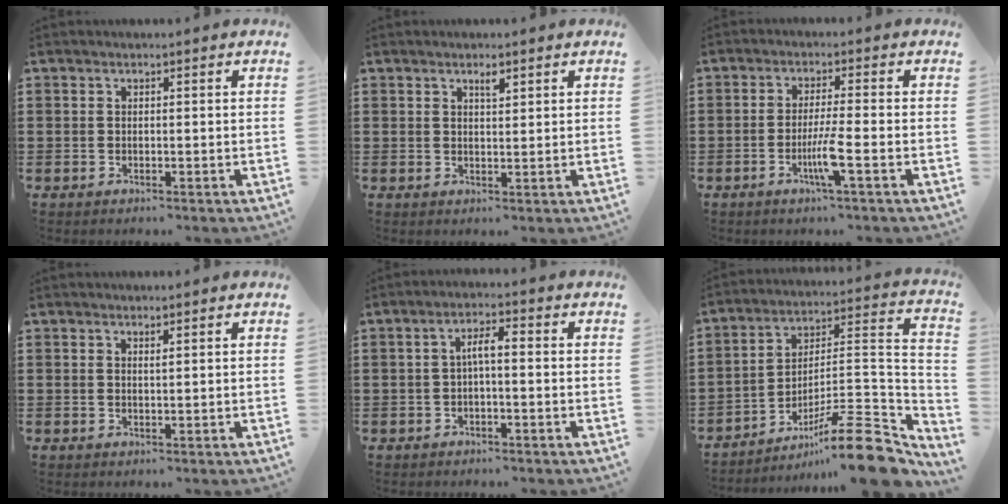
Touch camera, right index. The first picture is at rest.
{"total": 1.7, "force": [1.1, 0.5, 1.2], "torque": [-0.017, 0.000, 0.017]}
{"total": 4.8, "force": [-2.0, -0.4, 4.4], "torque": [-0.089, -0.017, -0.040]}
{"total": 0.6, "force": [0.5, 0.0, 0.4], "torque": [-0.008, 0.000, 0.009]}
{"total": 3.2, "force": [-0.3, 0.7, 3.1], "torque": [-0.058, 0.008, -0.010]}
{"total": 14.2, "force": [-9.9, 2.4, 10.0], "torque": [-0.133, 0.031, -0.174]}